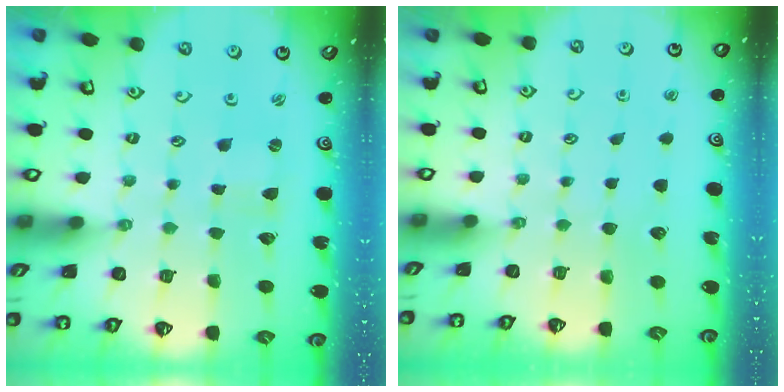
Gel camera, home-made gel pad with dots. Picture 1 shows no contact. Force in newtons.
{"total": 0.0}